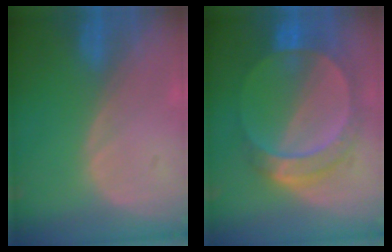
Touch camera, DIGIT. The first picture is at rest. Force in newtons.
{"total": 7.8, "press": 7.5, "slide": 2.0}